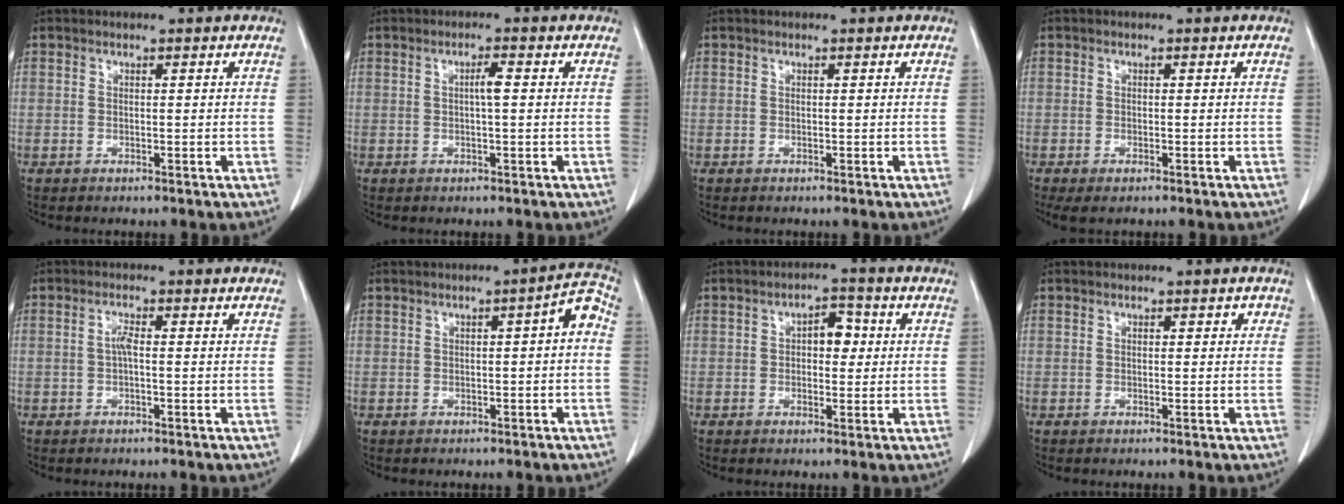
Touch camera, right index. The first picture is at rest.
{"total": 2.0, "force": [0.2, 0.0, 2.0], "torque": [-0.035, 0.003, 0.002]}
{"total": 0.0}
{"total": 2.3, "force": [-1.4, 0.8, 1.6], "torque": [-0.030, -0.007, -0.018]}
{"total": 1.6, "force": [0.0, 0.2, 1.6], "torque": [-0.034, 0.003, -0.001]}
{"total": 3.6, "force": [-0.1, 0.7, 3.5], "torque": [-0.039, 0.016, -0.006]}
{"total": 4.1, "force": [0.6, 2.2, 3.4], "torque": [-0.049, 0.014, 0.008]}
{"total": 1.0, "force": [0.3, 0.7, 0.6], "torque": [-0.006, 0.007, 0.002]}